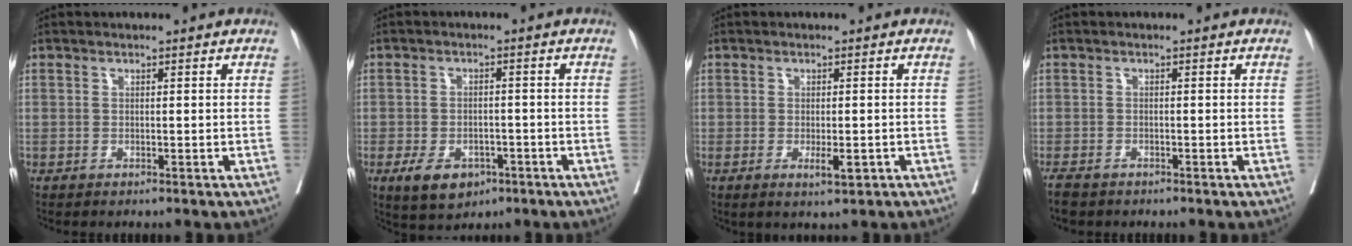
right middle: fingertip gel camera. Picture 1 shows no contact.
{"total": 7.2, "force": [-4.0, 4.5, 4.0], "torque": [-0.065, 0.002, -0.057]}
{"total": 2.8, "force": [-1.1, 0.9, 2.4], "torque": [-0.037, -0.002, -0.012]}
{"total": 3.5, "force": [-2.9, 1.4, 1.3], "torque": [-0.027, -0.006, -0.044]}